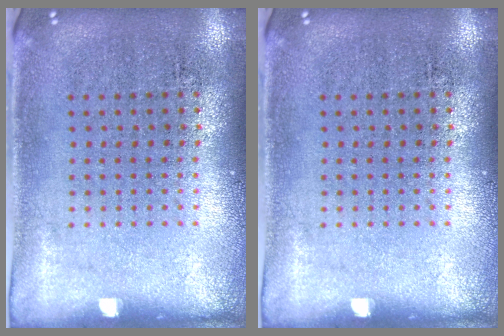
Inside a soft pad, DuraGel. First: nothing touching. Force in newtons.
{"total": 0.0}